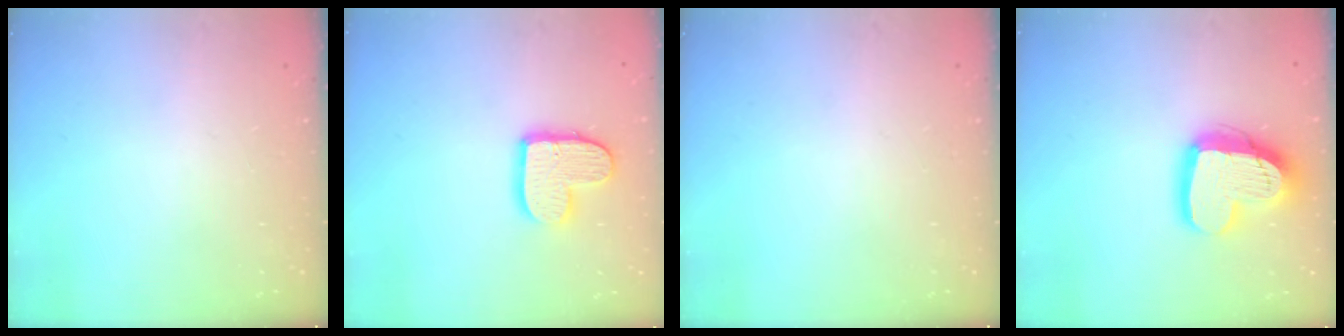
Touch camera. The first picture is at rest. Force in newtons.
{"total": 12.2, "press": 12.2, "slide": 0.8}
{"total": 0.0}
{"total": 17.7, "press": 17.6, "slide": 1.6}